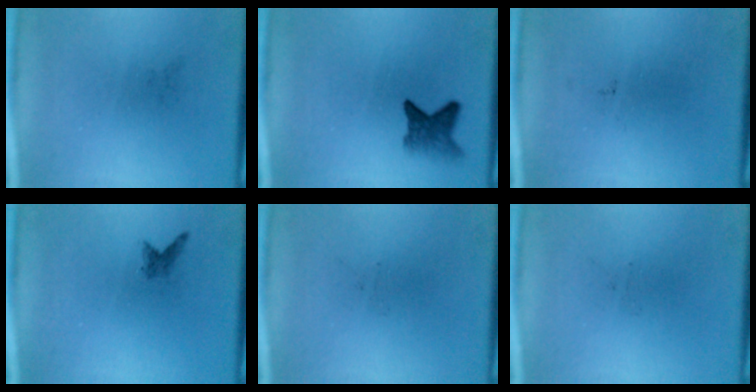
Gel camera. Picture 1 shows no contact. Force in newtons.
{"total": 3.2}
{"total": 0.0}
{"total": 1.0}
{"total": 0.0}
{"total": 0.0}